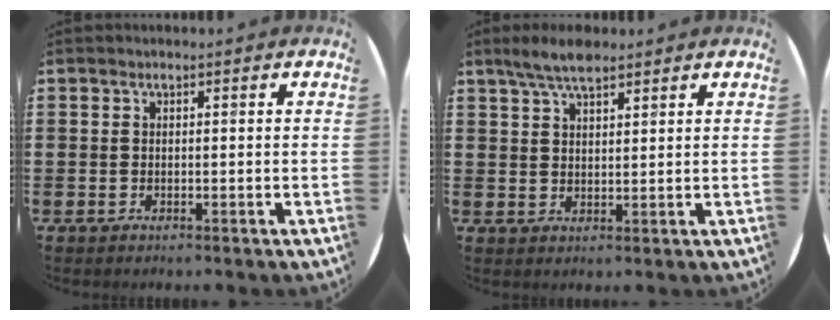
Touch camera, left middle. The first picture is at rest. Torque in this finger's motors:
{"motor_torque": [0.76, -0.67, 0.14, 0.02]}